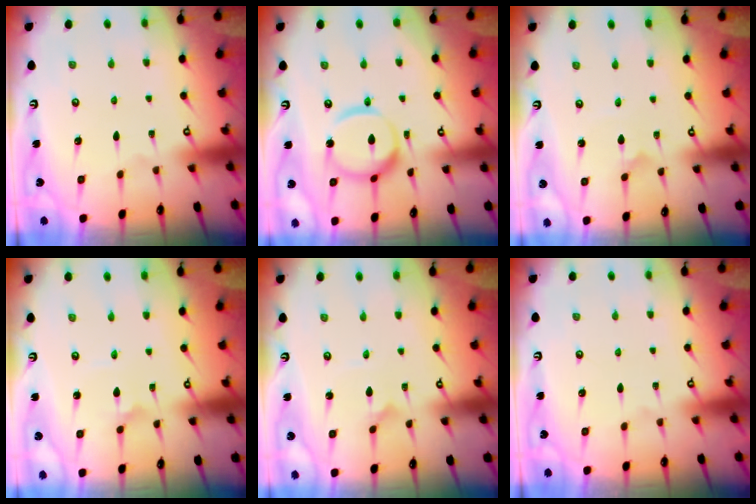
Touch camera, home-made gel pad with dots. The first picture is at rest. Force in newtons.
{"total": 14.0, "press": 13.9, "slide": 1.4}
{"total": 1.3, "press": 1.3, "slide": 0.2}
{"total": 2.2, "press": 2.2, "slide": 0.1}
{"total": 1.2, "press": 1.2, "slide": 0.1}
{"total": 0.0}